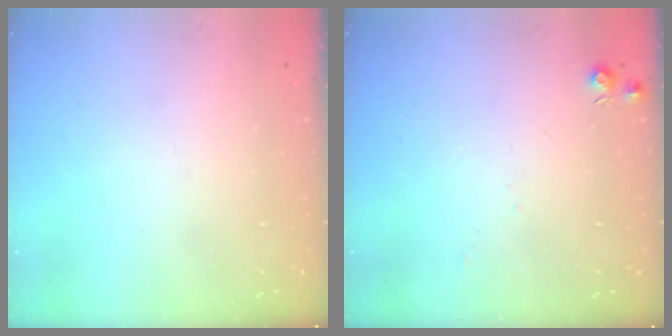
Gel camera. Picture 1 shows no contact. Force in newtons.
{"total": 4.9, "press": 4.9, "slide": 0.7}